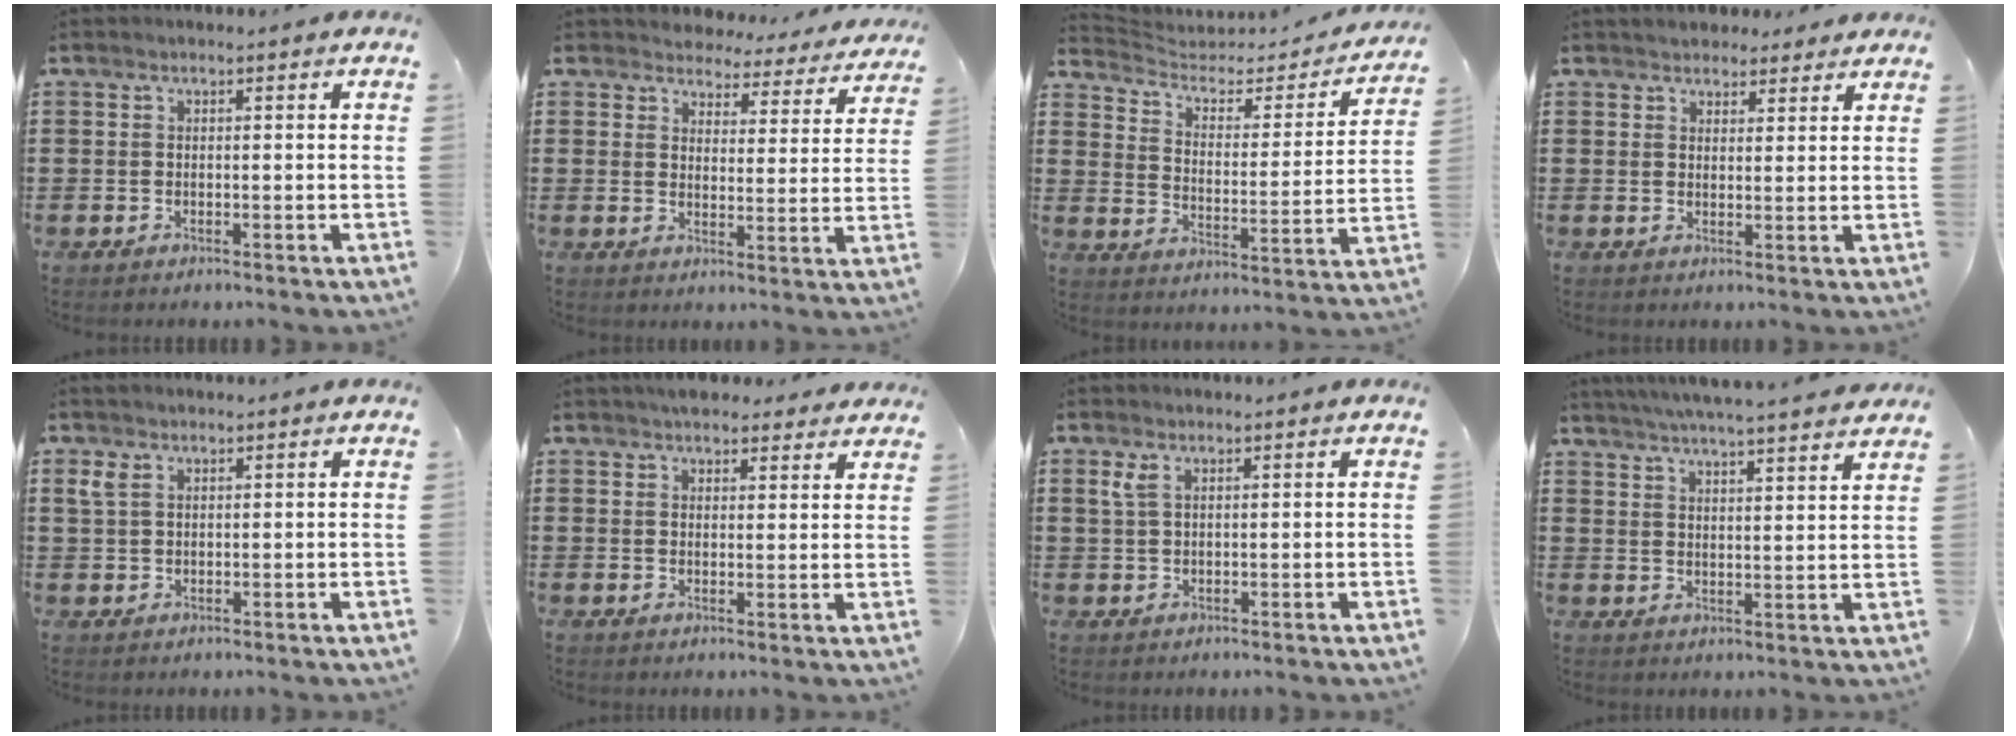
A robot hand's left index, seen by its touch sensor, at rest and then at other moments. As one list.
[{"total": 4.4, "force": [4.3, 1.0, 0.0], "torque": [-0.019, -0.031, 0.073]}, {"total": 3.4, "force": [2.5, 1.8, 1.5], "torque": [-0.047, -0.017, 0.034]}, {"total": 2.8, "force": [2.5, 1.1, 0.0], "torque": [0.001, -0.004, 0.046]}, {"total": 2.0, "force": [1.0, 1.1, 1.4], "torque": [-0.032, 0.005, 0.018]}, {"total": 3.5, "force": [3.2, 1.2, 0.7], "torque": [-0.021, -0.003, 0.061]}, {"total": 2.0, "force": [0.8, 0.8, 1.7], "torque": [-0.037, 0.005, 0.014]}, {"total": 4.9, "force": [4.6, -0.6, 1.5], "torque": [-0.046, -0.026, 0.080]}]